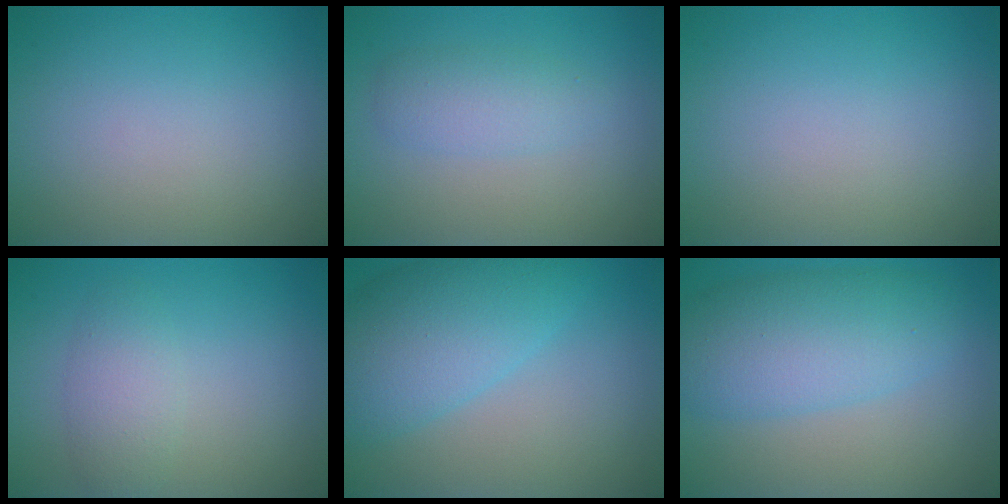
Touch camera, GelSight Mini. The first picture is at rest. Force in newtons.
{"total": 2.4, "press": 2.4, "slide": 0.1}
{"total": 0.0}
{"total": 2.5, "press": 2.5, "slide": 0.1}
{"total": 7.0, "press": 7.0, "slide": 0.3}
{"total": 6.7, "press": 6.7, "slide": 0.1}